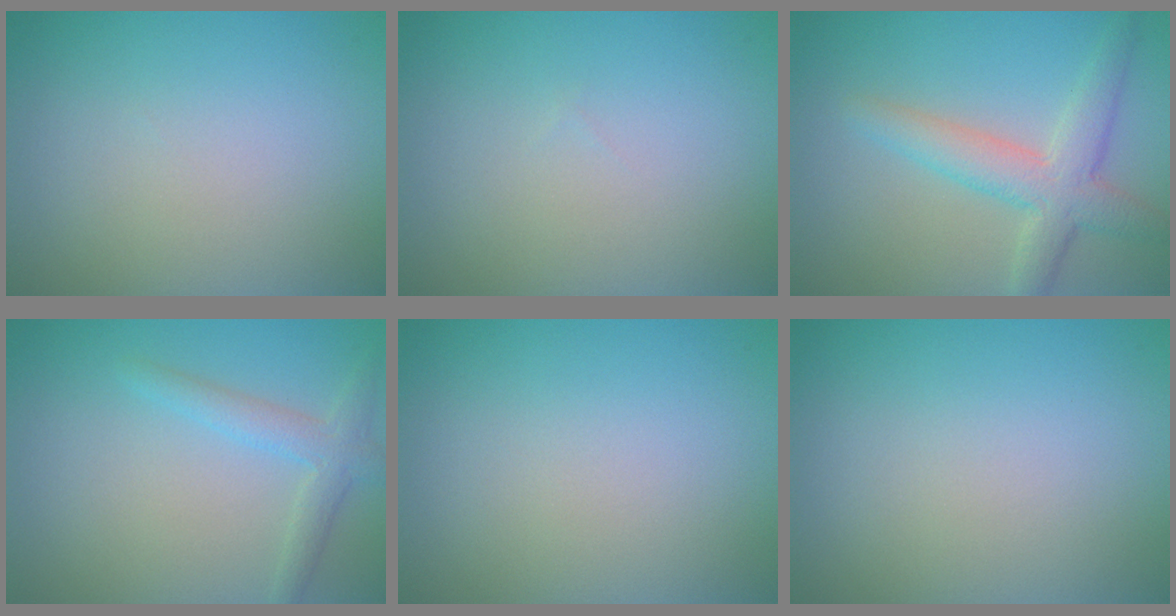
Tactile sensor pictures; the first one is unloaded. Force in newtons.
{"total": 0.0}
{"total": 4.3, "press": 4.3, "slide": 0.2}
{"total": 2.3, "press": 2.3, "slide": 0.2}
{"total": 0.0}
{"total": 0.0}